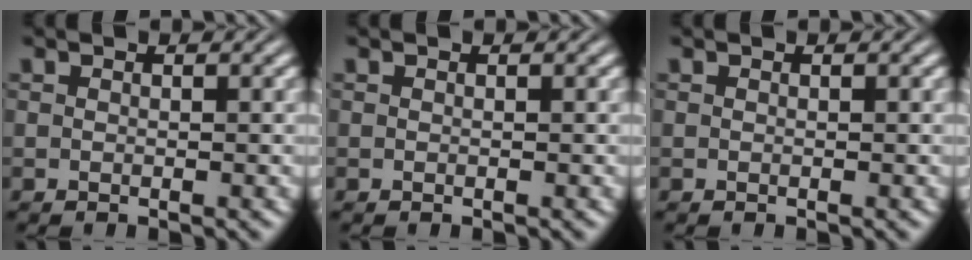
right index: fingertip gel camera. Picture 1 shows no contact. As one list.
[{"total": 0.0}, {"total": 0.0}]